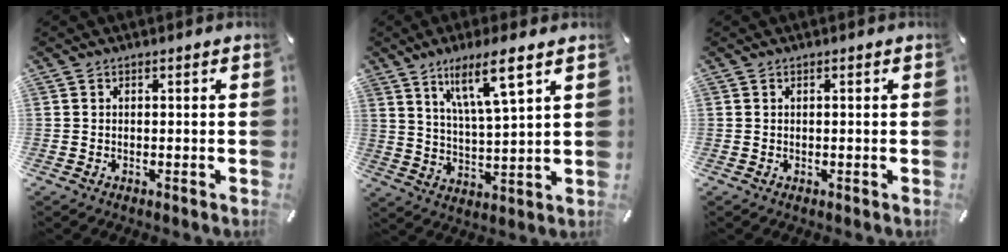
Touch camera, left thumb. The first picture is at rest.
{"total": 11.1, "force": [7.3, 1.8, 8.1], "torque": [-0.152, -0.027, 0.125]}
{"total": 0.0}